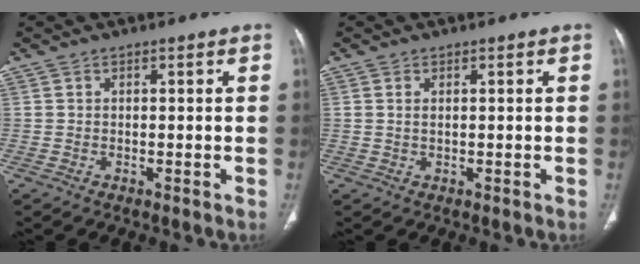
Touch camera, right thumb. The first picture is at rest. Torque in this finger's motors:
{"motor_torque": [-0.44, -0.04, -0.15, 0.13, -0.02]}